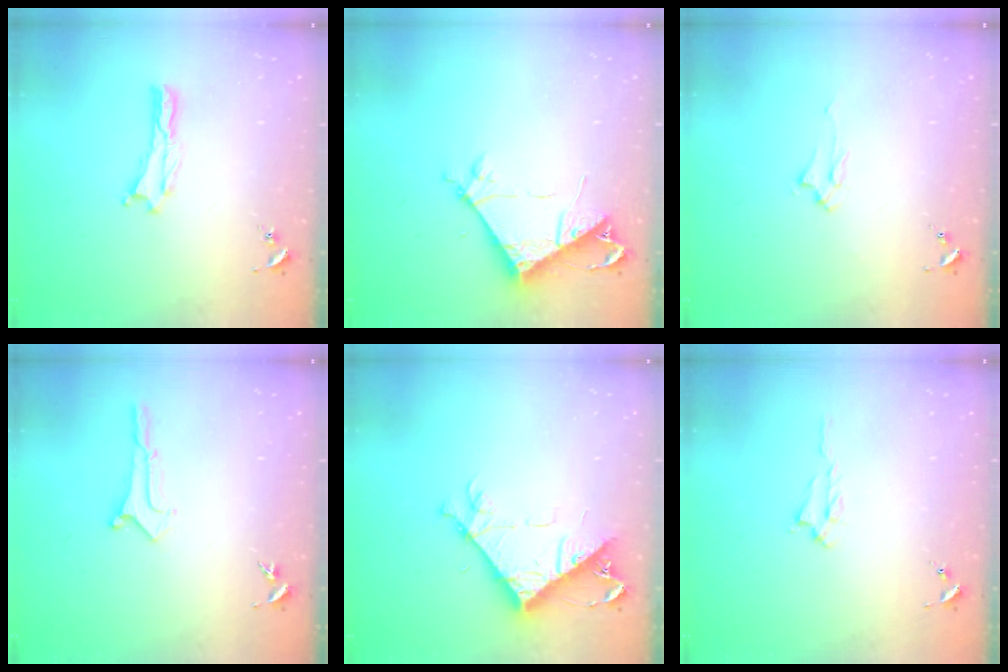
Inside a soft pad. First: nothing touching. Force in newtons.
{"total": 7.5, "press": 7.5, "slide": 0.7}
{"total": 1.7, "press": 1.6, "slide": 0.3}
{"total": 0.0}
{"total": 9.4, "press": 9.4, "slide": 1.0}
{"total": 1.3, "press": 1.3, "slide": 0.3}